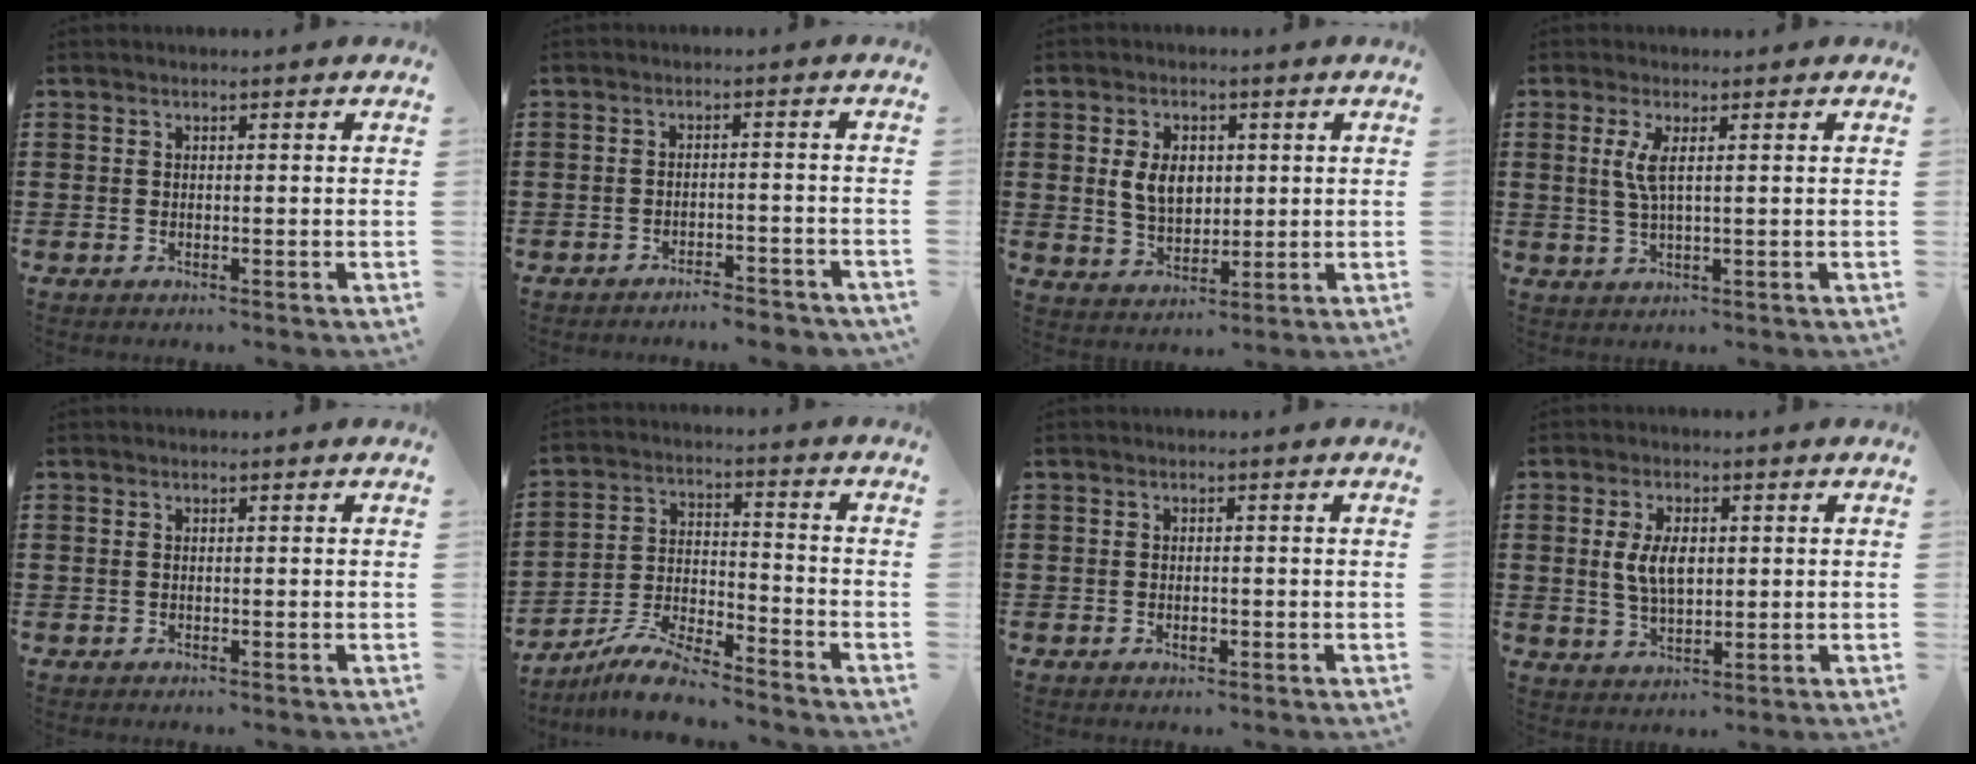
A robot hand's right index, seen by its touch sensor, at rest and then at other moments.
{"total": 2.8, "force": [-2.8, 0.0, 0.3], "torque": [-0.008, 0.001, -0.058]}
{"total": 5.7, "force": [1.0, 3.9, 4.1], "torque": [-0.087, 0.009, 0.013]}
{"total": 3.3, "force": [0.9, 0.4, 3.1], "torque": [-0.071, -0.003, 0.012]}
{"total": 0.0}
{"total": 7.9, "force": [-7.2, 1.1, 3.2], "torque": [-0.071, 0.012, -0.139]}
{"total": 1.1, "force": [-0.4, 0.5, 0.9], "torque": [-0.019, -0.005, -0.005]}
{"total": 5.6, "force": [0.8, 3.0, 4.7], "torque": [-0.094, 0.003, 0.009]}